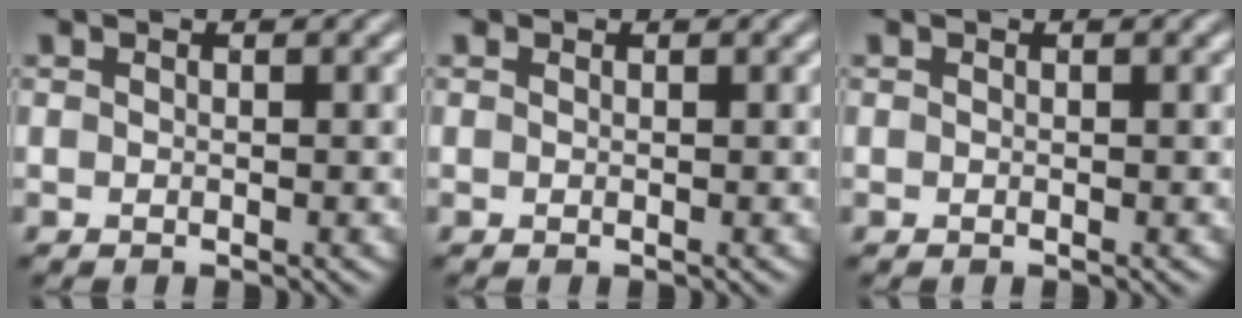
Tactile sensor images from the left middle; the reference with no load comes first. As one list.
[{"total": 0.0}, {"total": 0.0}]